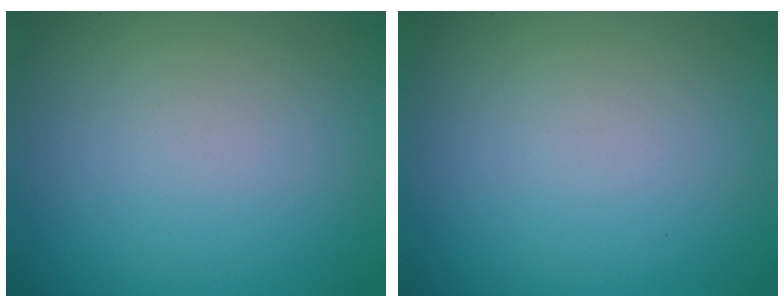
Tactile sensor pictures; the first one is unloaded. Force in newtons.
{"total": 0.0}